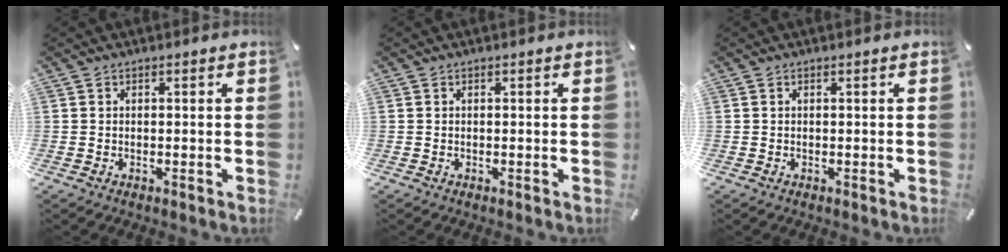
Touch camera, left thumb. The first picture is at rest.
{"total": 0.0}
{"total": 0.0}